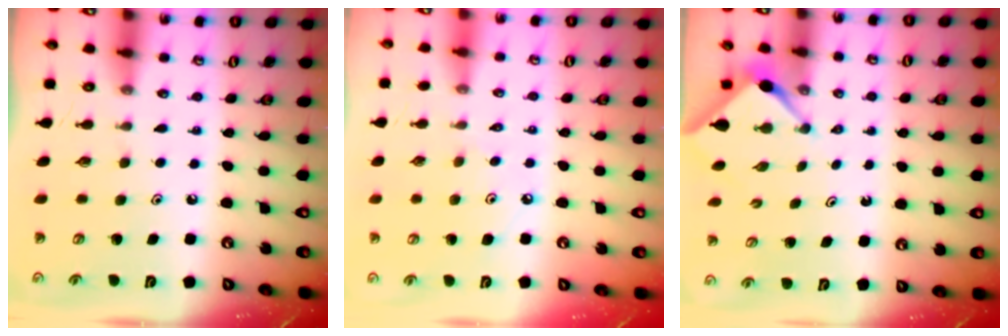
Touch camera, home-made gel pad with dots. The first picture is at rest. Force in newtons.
{"total": 2.8, "press": 2.7, "slide": 0.5}
{"total": 3.1, "press": 3.0, "slide": 0.4}